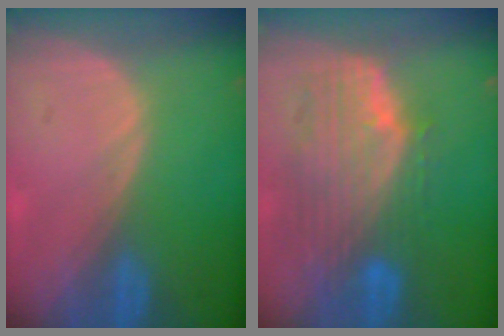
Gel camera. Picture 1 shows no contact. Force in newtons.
{"total": 10.6, "press": 9.2, "slide": 5.4}